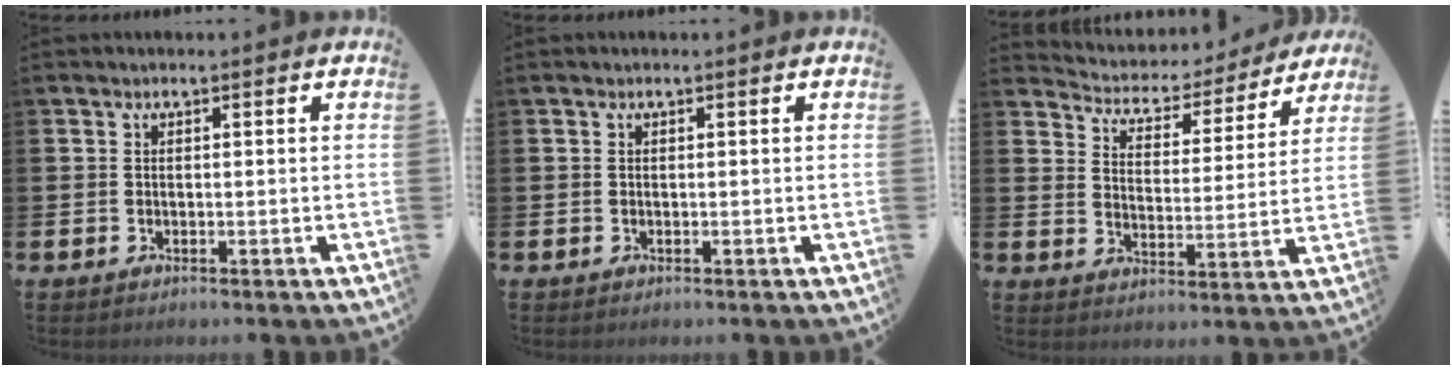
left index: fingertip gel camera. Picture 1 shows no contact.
{"total": 0.0}
{"total": 4.6, "force": [4.2, 1.7, 0.3], "torque": [-0.034, -0.037, 0.067]}